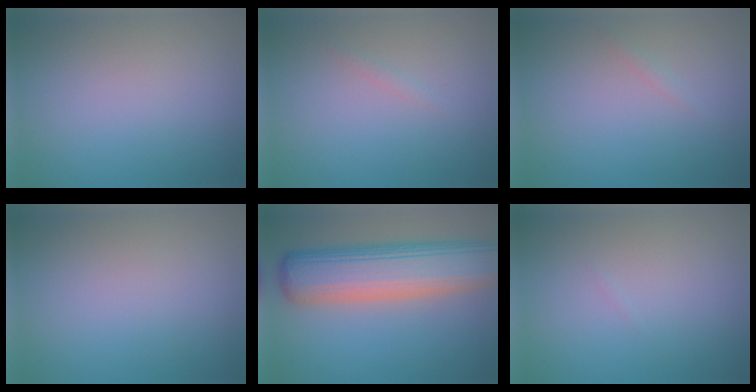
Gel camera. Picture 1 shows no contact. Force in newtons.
{"total": 0.5, "press": 0.5, "slide": 0.0}
{"total": 0.6, "press": 0.5, "slide": 0.1}
{"total": 0.0}
{"total": 10.5, "press": 10.4, "slide": 0.9}
{"total": 0.0}